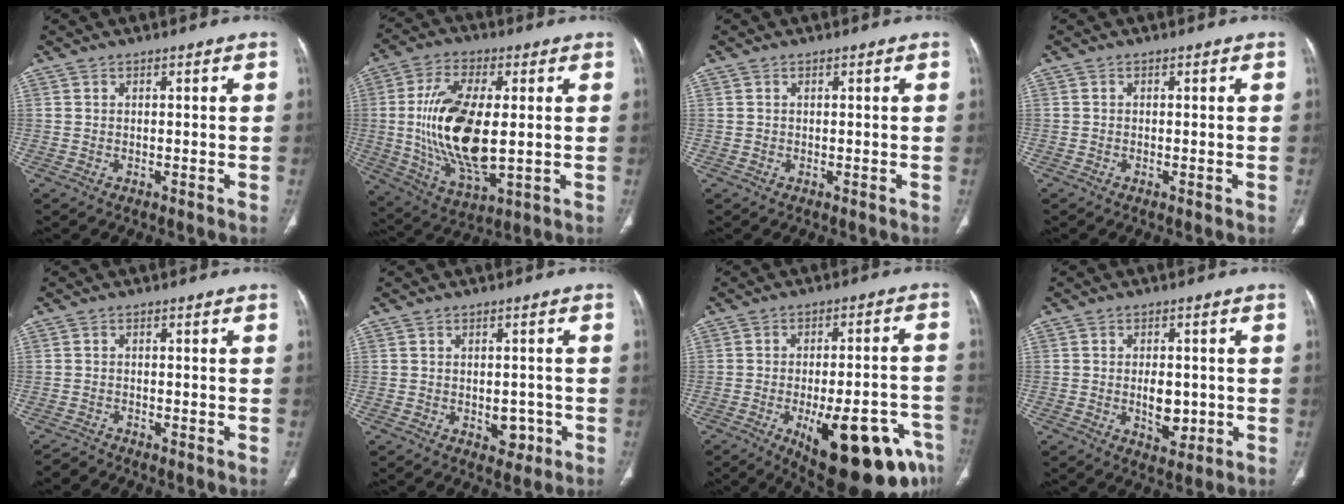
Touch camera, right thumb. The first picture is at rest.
{"total": 18.7, "force": [0.4, 8.4, 16.6], "torque": [-0.317, -0.014, 0.016]}
{"total": 0.0}
{"total": 0.5, "force": [-0.2, 0.2, 0.4], "torque": [-0.006, 0.000, -0.005]}
{"total": 1.4, "force": [-1.3, -0.1, -0.4], "torque": [0.006, -0.011, -0.032]}
{"total": 3.7, "force": [-1.1, 2.6, 2.4], "torque": [-0.008, 0.005, -0.010]}
{"total": 22.7, "force": [-10.9, 8.0, 18.3], "torque": [-0.177, 0.040, -0.138]}
{"total": 5.8, "force": [-0.7, 3.5, 4.5], "torque": [-0.052, -0.002, -0.004]}